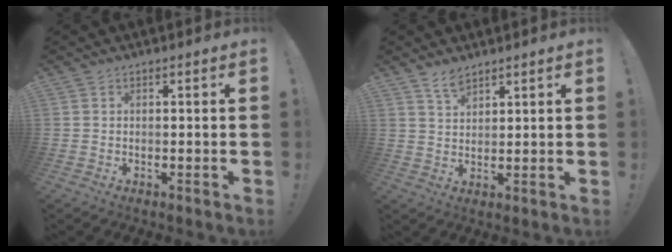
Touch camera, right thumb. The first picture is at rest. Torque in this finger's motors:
{"motor_torque": [-0.13, 0.15, -0.06, 0.07, 0.00]}